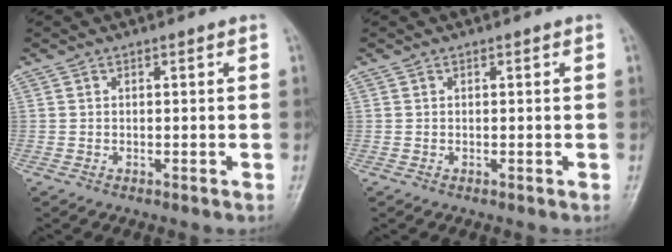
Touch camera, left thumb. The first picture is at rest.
{"total": 0.0}